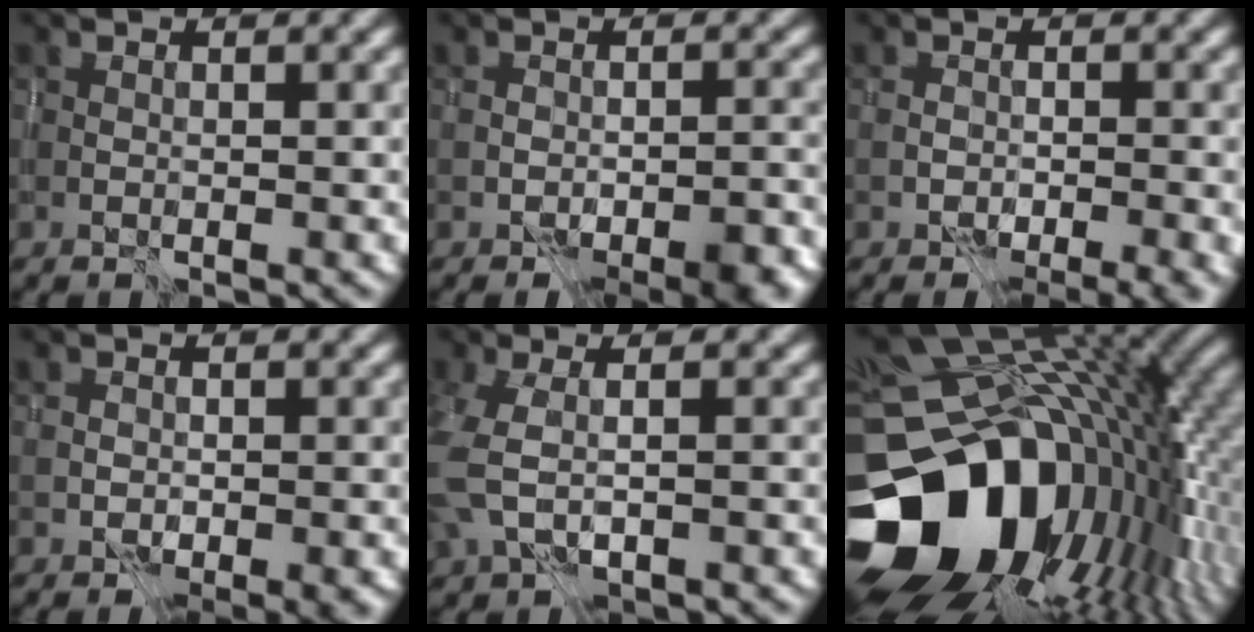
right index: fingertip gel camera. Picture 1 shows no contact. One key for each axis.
{"total": 4.5, "fx": -3.0, "fy": 1.8, "fz": 2.9, "tx": -0.038, "ty": -0.005, "tz": -0.037}
{"total": 3.3, "fx": -2.1, "fy": 1.5, "fz": 2.1, "tx": -0.027, "ty": -0.012, "tz": -0.030}
{"total": 2.0, "fx": -1.1, "fy": 1.0, "fz": 1.4, "tx": -0.023, "ty": -0.010, "tz": -0.010}
{"total": 4.4, "fx": -1.1, "fy": 2.5, "fz": 3.4, "tx": -0.100, "ty": -0.010, "tz": -0.021}
{"total": 20.4, "fx": -5.4, "fy": 14.2, "fz": 13.5, "tx": -0.268, "ty": -0.053, "tz": -0.070}